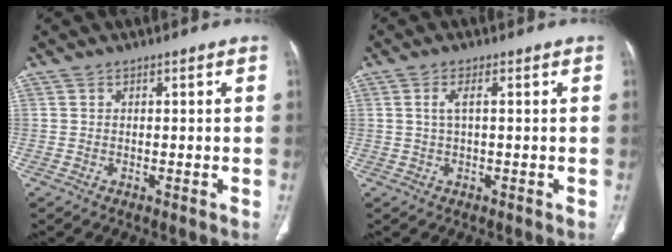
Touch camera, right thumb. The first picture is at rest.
{"total": 2.2, "force": [0.4, 0.5, 2.1], "torque": [-0.051, 0.008, 0.011]}